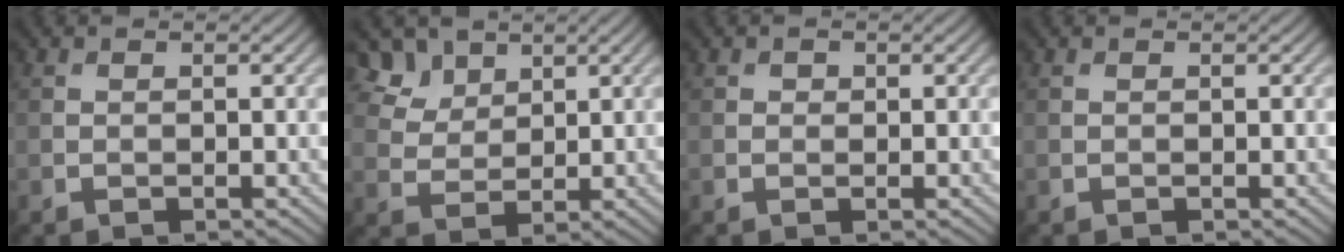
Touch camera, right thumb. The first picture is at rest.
{"total": 6.5, "force": [4.3, 4.0, 2.7], "torque": [-0.081, -0.006, 0.092]}
{"total": 0.6, "force": [0.2, 0.5, 0.2], "torque": [0.000, -0.005, 0.000]}
{"total": 0.0}